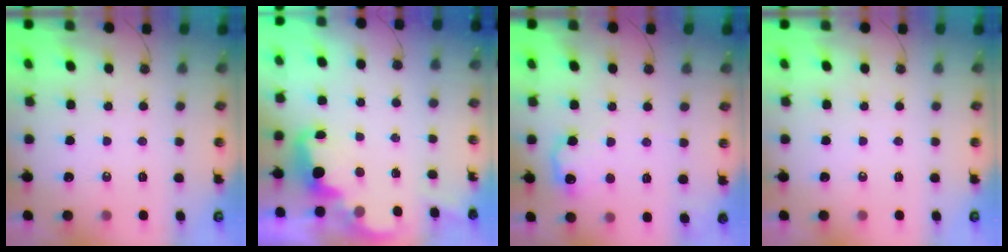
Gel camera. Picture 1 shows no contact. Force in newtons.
{"total": 2.8, "press": 2.7, "slide": 0.7}
{"total": 9.9, "press": 9.9, "slide": 0.2}
{"total": 0.0}